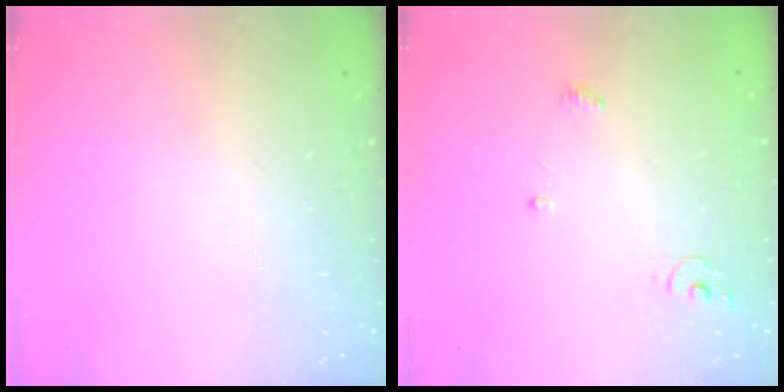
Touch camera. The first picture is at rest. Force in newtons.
{"total": 3.9, "press": 3.9, "slide": 0.2}